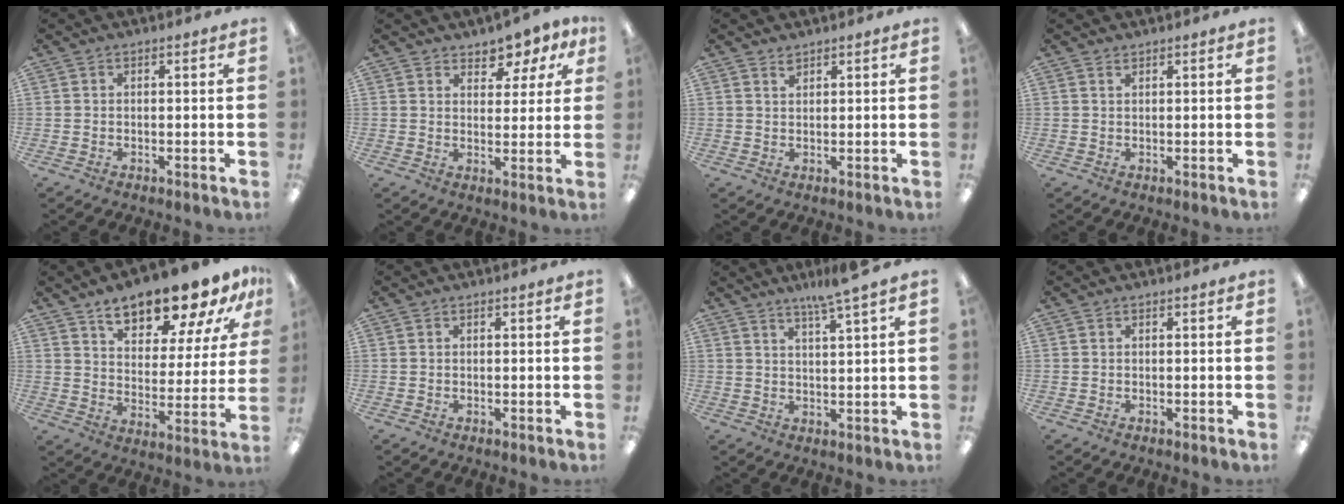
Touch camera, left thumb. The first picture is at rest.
{"total": 5.4, "force": [4.3, 2.7, 1.7], "torque": [-0.019, -0.026, 0.074]}
{"total": 1.5, "force": [1.4, 0.4, 0.4], "torque": [-0.003, -0.006, 0.025]}
{"total": 0.9, "force": [0.8, 0.2, 0.3], "torque": [-0.008, 0.000, 0.014]}
{"total": 16.2, "force": [12.7, 5.8, 8.2], "torque": [-0.122, -0.078, 0.216]}
{"total": 0.0}
{"total": 5.9, "force": [4.7, -0.7, 3.5], "torque": [-0.073, -0.018, 0.078]}
{"total": 0.0}